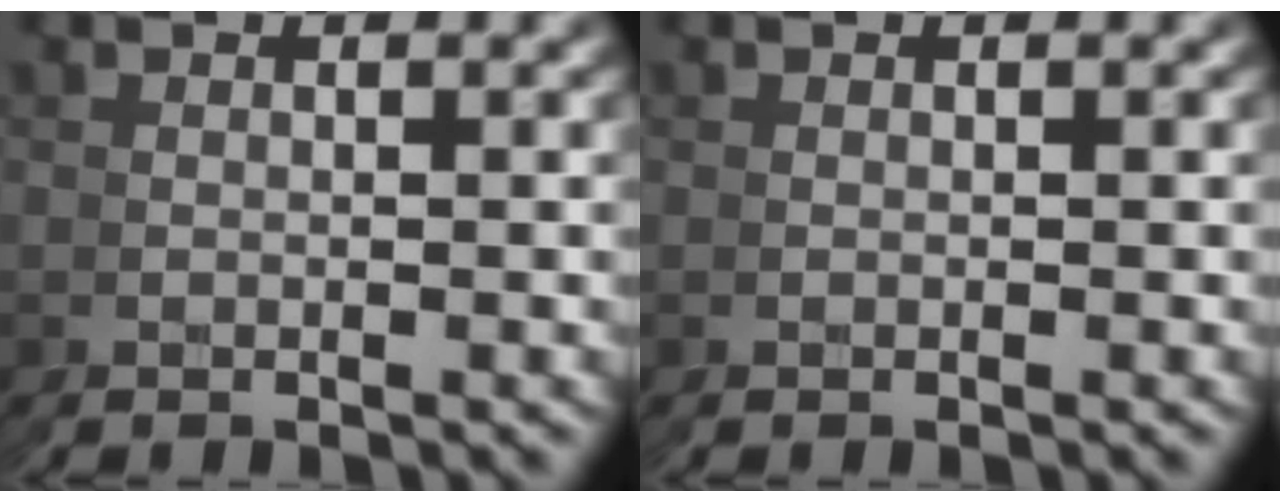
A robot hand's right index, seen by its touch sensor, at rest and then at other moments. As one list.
[{"total": 0.0}]